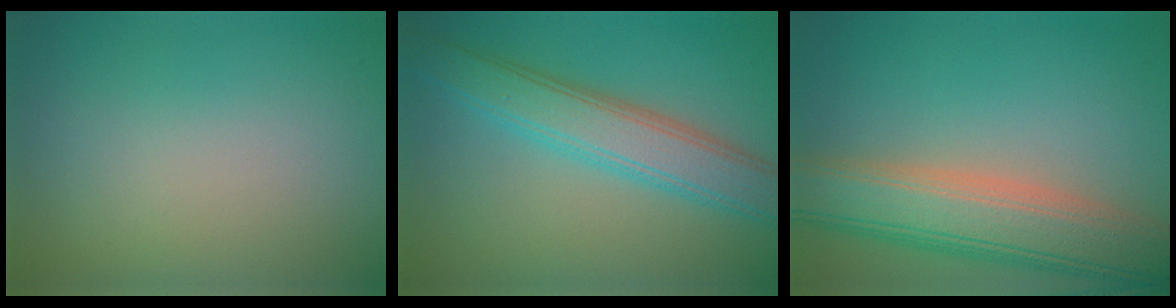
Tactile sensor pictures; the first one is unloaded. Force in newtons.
{"total": 5.8, "press": 5.8, "slide": 0.1}
{"total": 9.1, "press": 9.1, "slide": 0.5}